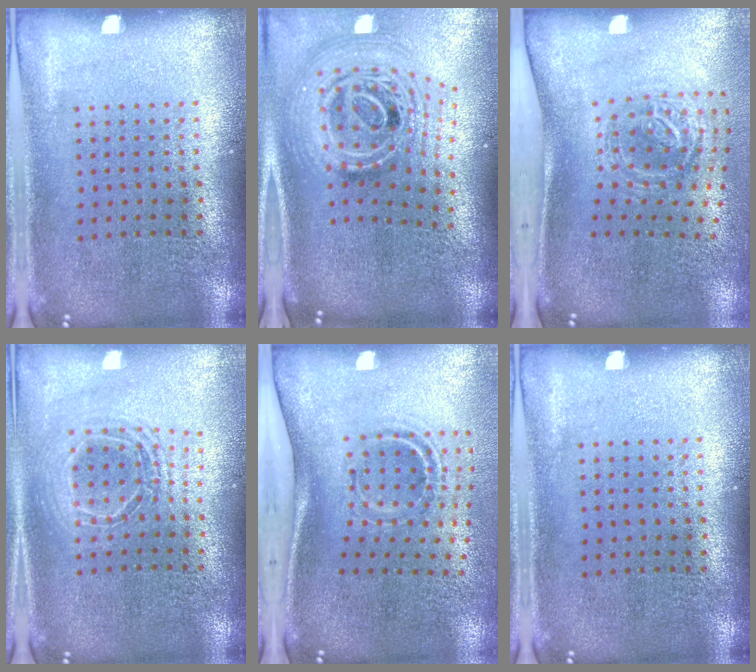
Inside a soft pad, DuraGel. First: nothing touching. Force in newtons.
{"total": 2.7, "press": 1.9, "slide": 2.0}
{"total": 1.7, "press": 1.2, "slide": 1.3}
{"total": 1.7, "press": 1.4, "slide": 0.9}
{"total": 2.2, "press": 1.2, "slide": 1.8}
{"total": 0.0}